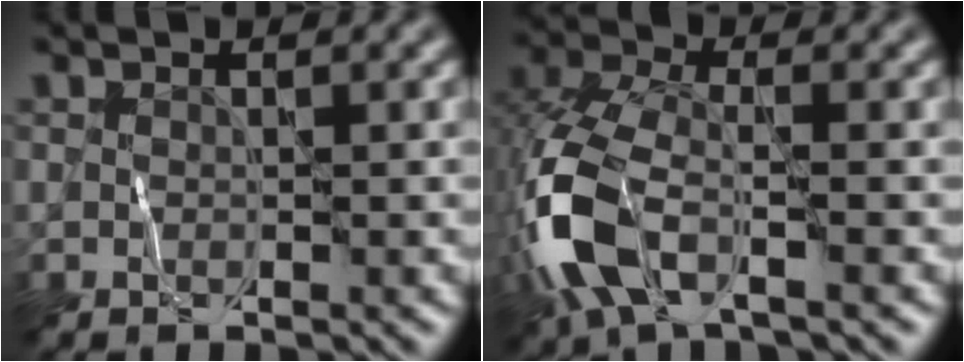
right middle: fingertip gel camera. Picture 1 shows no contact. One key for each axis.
{"total": 8.4, "fx": -2.8, "fy": 4.1, "fz": 6.7, "tx": -0.174, "ty": 0.000, "tz": -0.071}